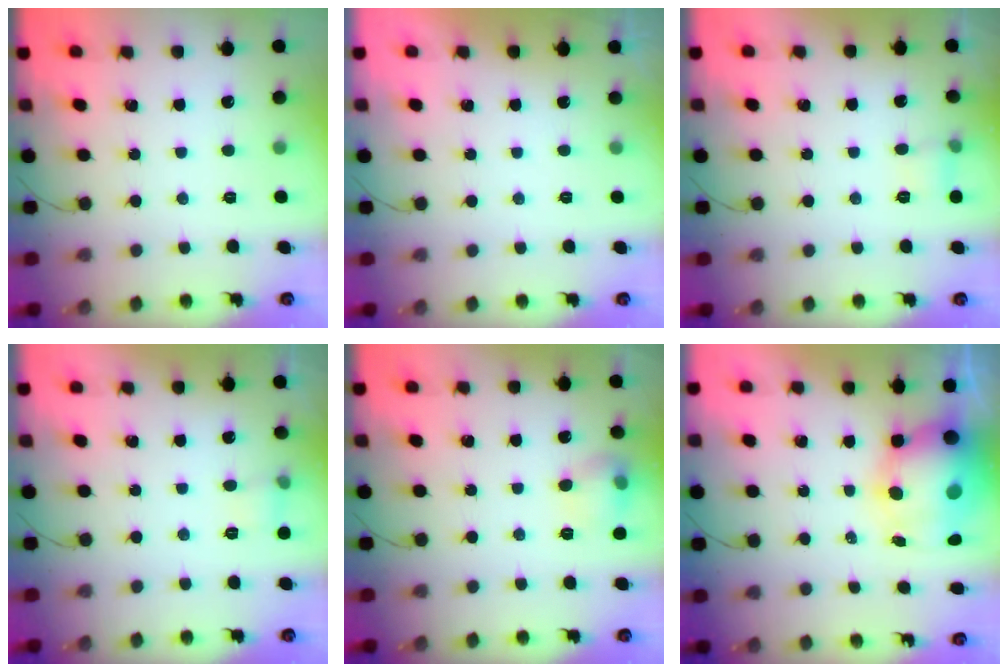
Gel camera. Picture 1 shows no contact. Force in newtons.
{"total": 0.0}
{"total": 4.3, "press": 4.0, "slide": 1.4}
{"total": 5.5, "press": 5.2, "slide": 1.6}
{"total": 8.3, "press": 8.3, "slide": 0.8}
{"total": 11.7, "press": 11.4, "slide": 2.8}